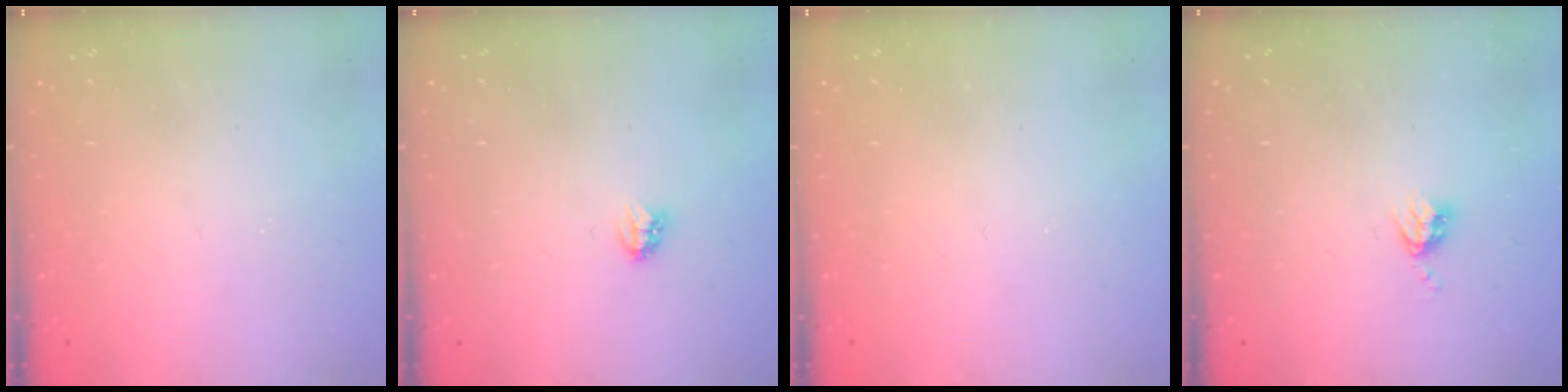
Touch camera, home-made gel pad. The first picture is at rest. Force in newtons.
{"total": 2.8, "press": 2.8, "slide": 0.3}
{"total": 0.0}
{"total": 3.8, "press": 3.8, "slide": 0.5}